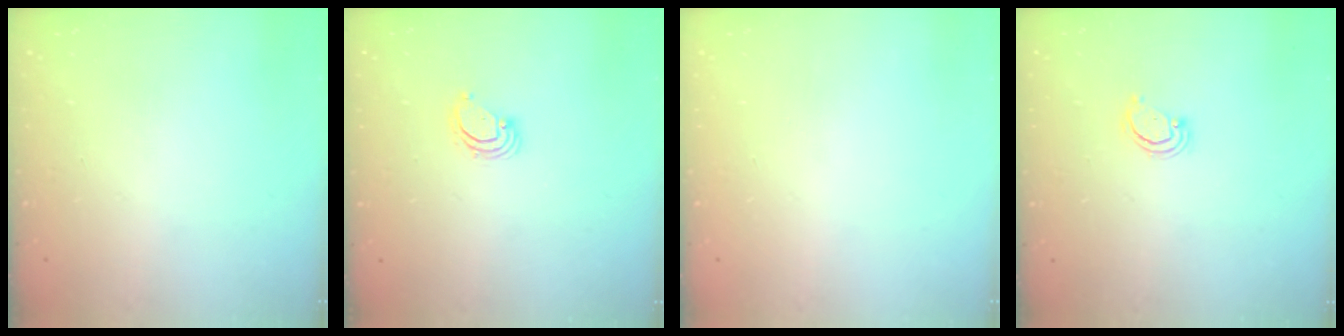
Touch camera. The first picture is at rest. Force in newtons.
{"total": 3.0, "press": 3.0, "slide": 0.2}
{"total": 0.0}
{"total": 2.5, "press": 2.4, "slide": 0.2}